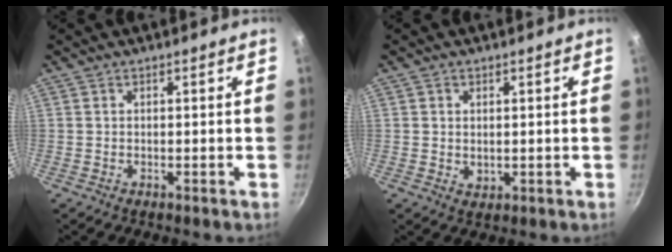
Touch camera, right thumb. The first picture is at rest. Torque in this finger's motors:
{"motor_torque": [-0.23, 0.05, -0.19, -0.01, 0.14]}